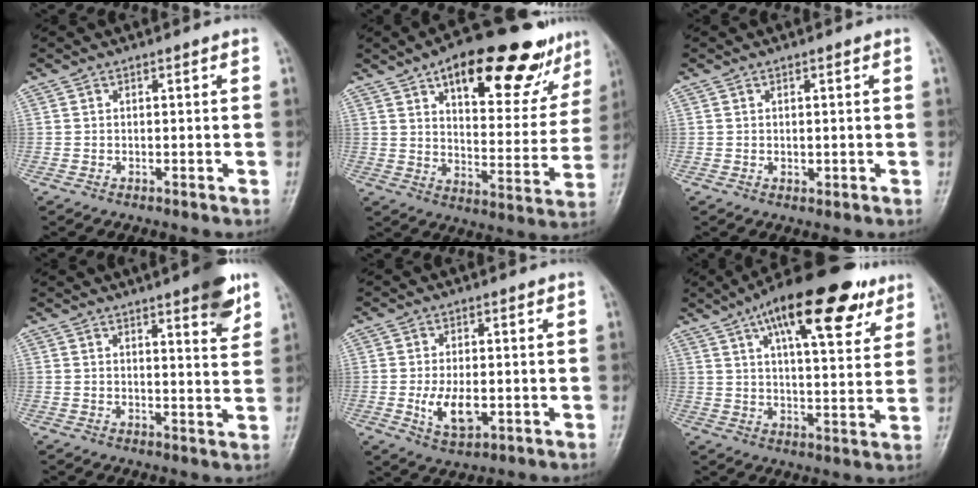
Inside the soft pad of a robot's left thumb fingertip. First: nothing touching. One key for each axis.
{"total": 24.2, "fx": 14.7, "fy": 9.8, "fz": 16.5, "tx": -0.176, "ty": -0.033, "tz": 0.214}
{"total": 1.3, "fx": 0.2, "fy": 1.0, "fz": 0.7, "tx": -0.005, "ty": -0.001, "tz": 0.004}
{"total": 8.5, "fx": 5.1, "fy": 2.1, "fz": 6.5, "tx": -0.067, "ty": -0.024, "tz": 0.063}
{"total": 6.9, "fx": -1.3, "fy": 3.8, "fz": 5.6, "tx": -0.095, "ty": -0.008, "tz": -0.018}
{"total": 21.1, "fx": 11.4, "fy": 7.7, "fz": 16.0, "tx": -0.215, "ty": -0.016, "tz": 0.172}